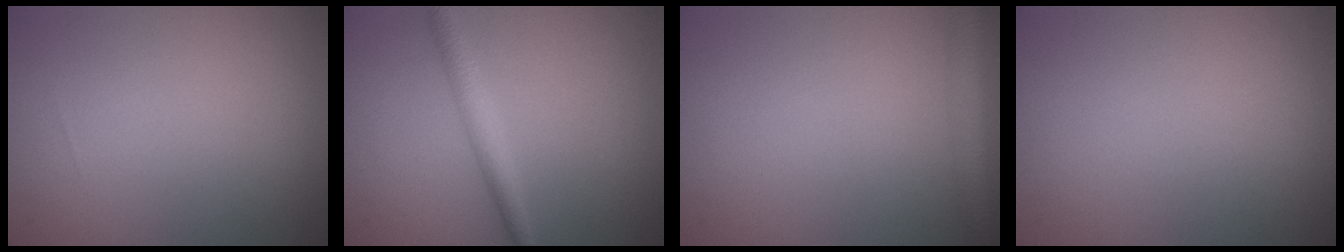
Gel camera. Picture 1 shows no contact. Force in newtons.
{"total": 2.3, "press": 2.3, "slide": 0.0}
{"total": 2.7, "press": 2.7, "slide": 0.2}
{"total": 0.0}